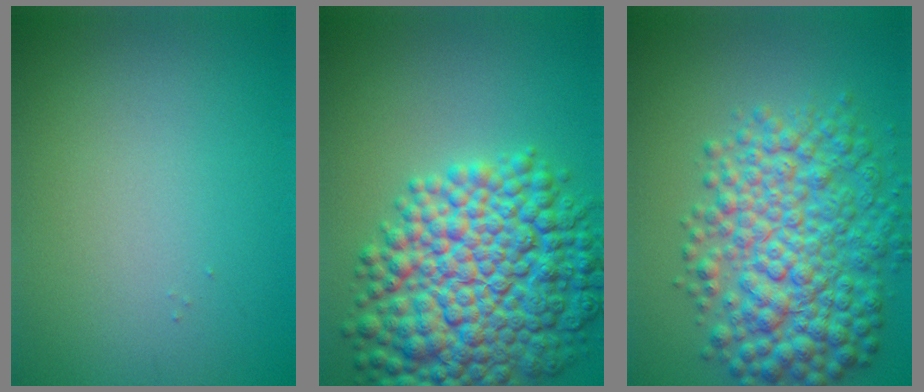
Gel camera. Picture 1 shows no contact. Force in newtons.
{"total": 12.1, "press": 12.1, "slide": 0.2}
{"total": 8.8, "press": 8.8, "slide": 0.1}